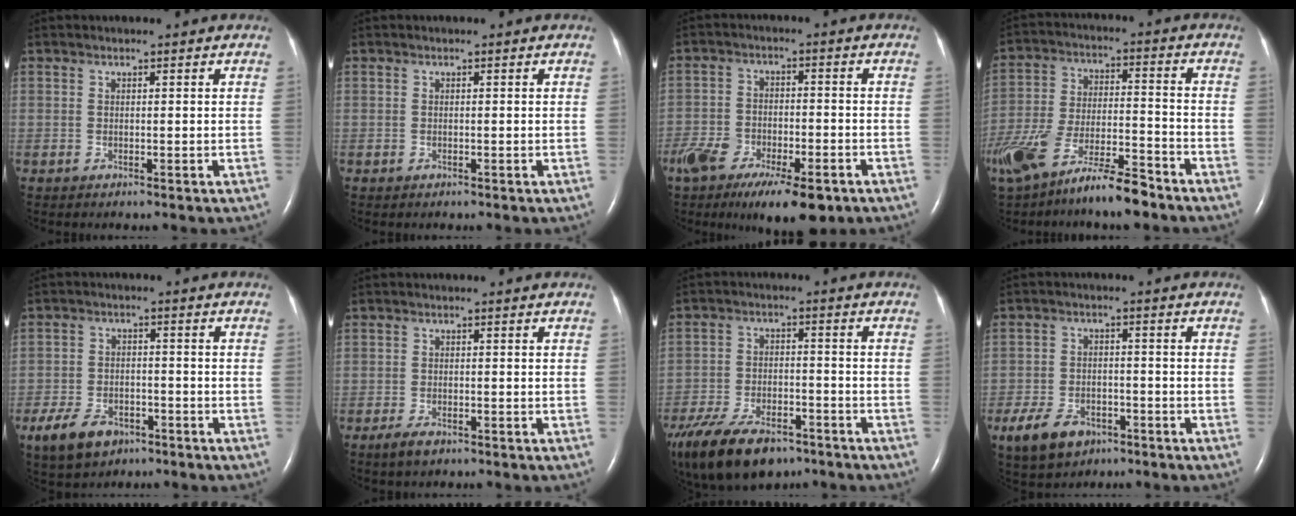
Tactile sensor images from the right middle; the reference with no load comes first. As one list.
[{"total": 0.0}, {"total": 16.2, "force": [-10.4, 6.0, 10.9], "torque": [-0.200, -0.024, -0.167]}, {"total": 16.4, "force": [-12.6, 3.8, 9.8], "torque": [-0.217, -0.010, -0.229]}, {"total": 7.6, "force": [-4.6, 4.5, 4.0], "torque": [-0.083, -0.003, -0.074]}, {"total": 2.6, "force": [-1.8, 1.0, 1.6], "torque": [-0.045, -0.005, -0.030]}, {"total": 16.6, "force": [-11.7, 7.4, 9.2], "torque": [-0.217, -0.022, -0.196]}, {"total": 8.0, "force": [-4.7, 4.9, 4.2], "torque": [-0.086, -0.002, -0.075]}]